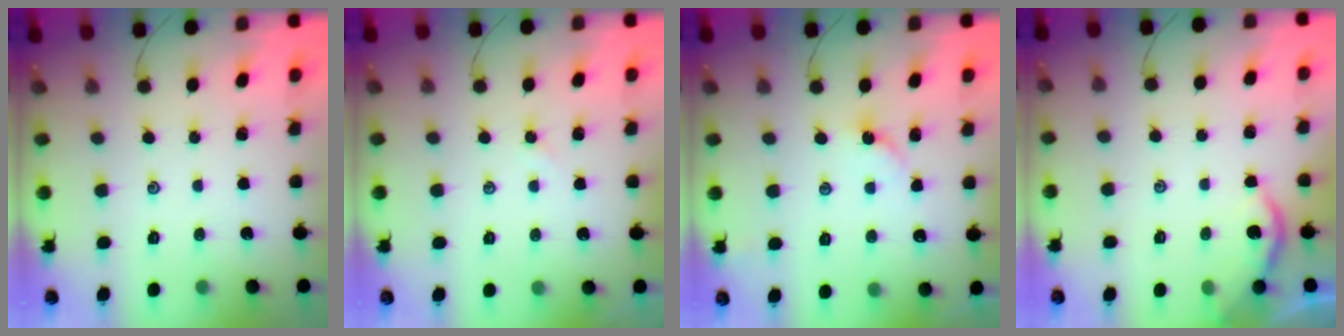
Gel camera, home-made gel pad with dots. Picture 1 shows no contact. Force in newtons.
{"total": 1.7, "press": 1.7, "slide": 0.3}
{"total": 2.7, "press": 2.7, "slide": 0.4}
{"total": 2.7, "press": 2.7, "slide": 0.2}